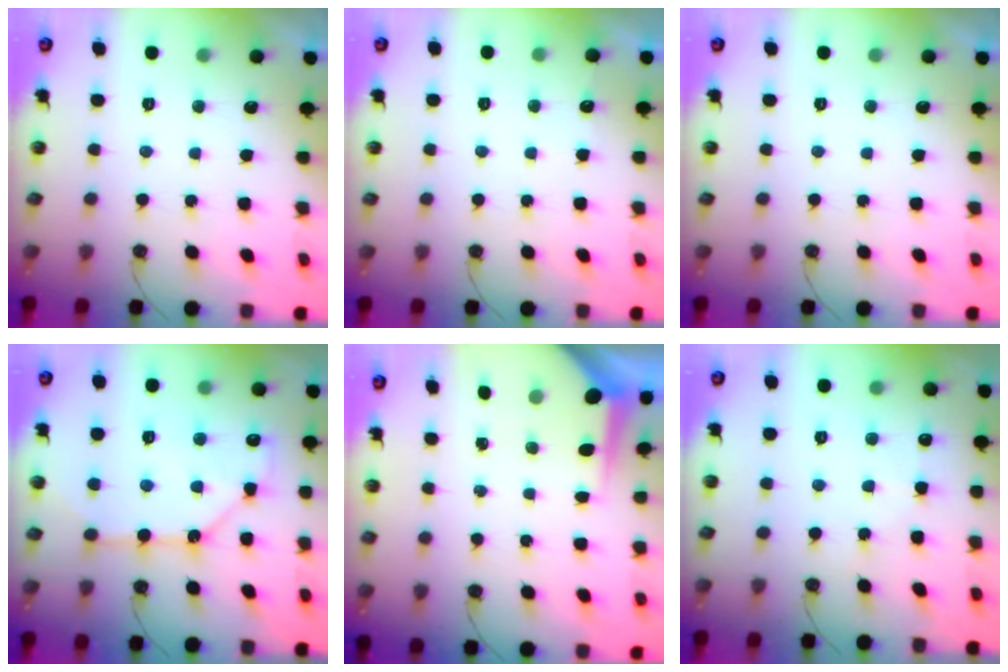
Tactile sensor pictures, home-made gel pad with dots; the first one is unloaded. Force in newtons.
{"total": 3.9, "press": 3.8, "slide": 0.5}
{"total": 0.0}
{"total": 11.1, "press": 11.1, "slide": 1.1}
{"total": 5.8, "press": 5.8, "slide": 0.4}
{"total": 3.0, "press": 2.9, "slide": 0.5}